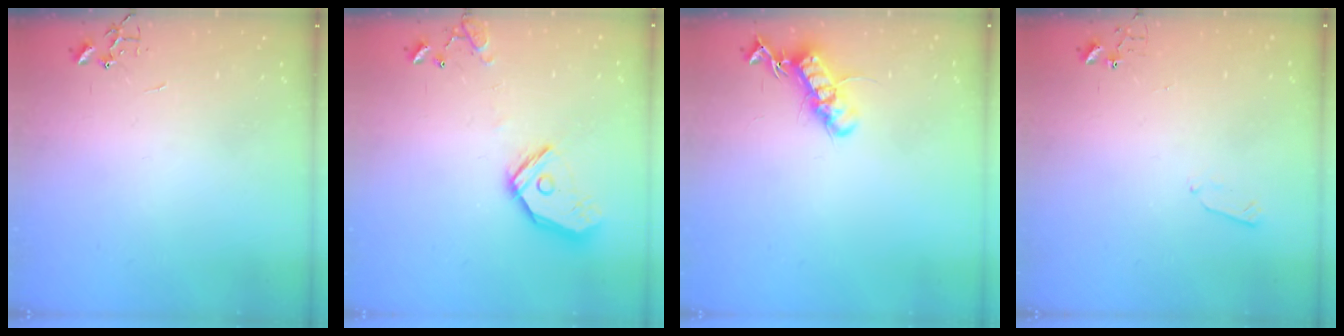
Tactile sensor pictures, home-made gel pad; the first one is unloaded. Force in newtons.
{"total": 15.9, "press": 15.7, "slide": 2.6}
{"total": 13.8, "press": 13.7, "slide": 1.3}
{"total": 3.7, "press": 3.6, "slide": 0.5}